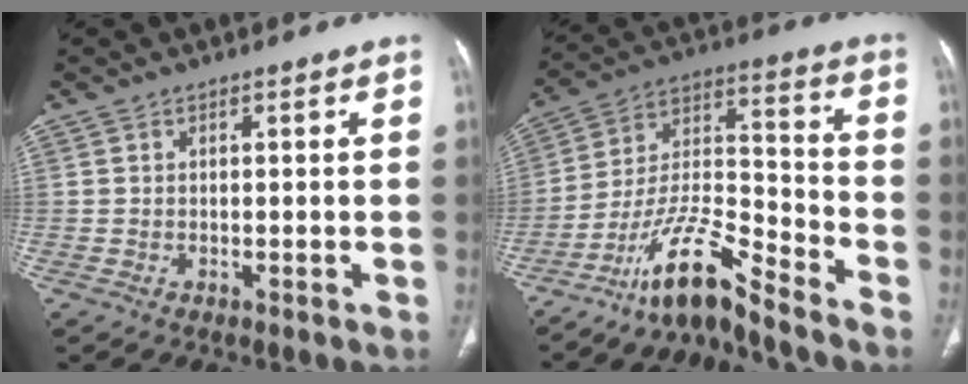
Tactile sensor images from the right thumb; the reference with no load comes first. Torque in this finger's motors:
{"motor_torque": [2.38, 0.10, 1.02, -1.32, 0.36]}